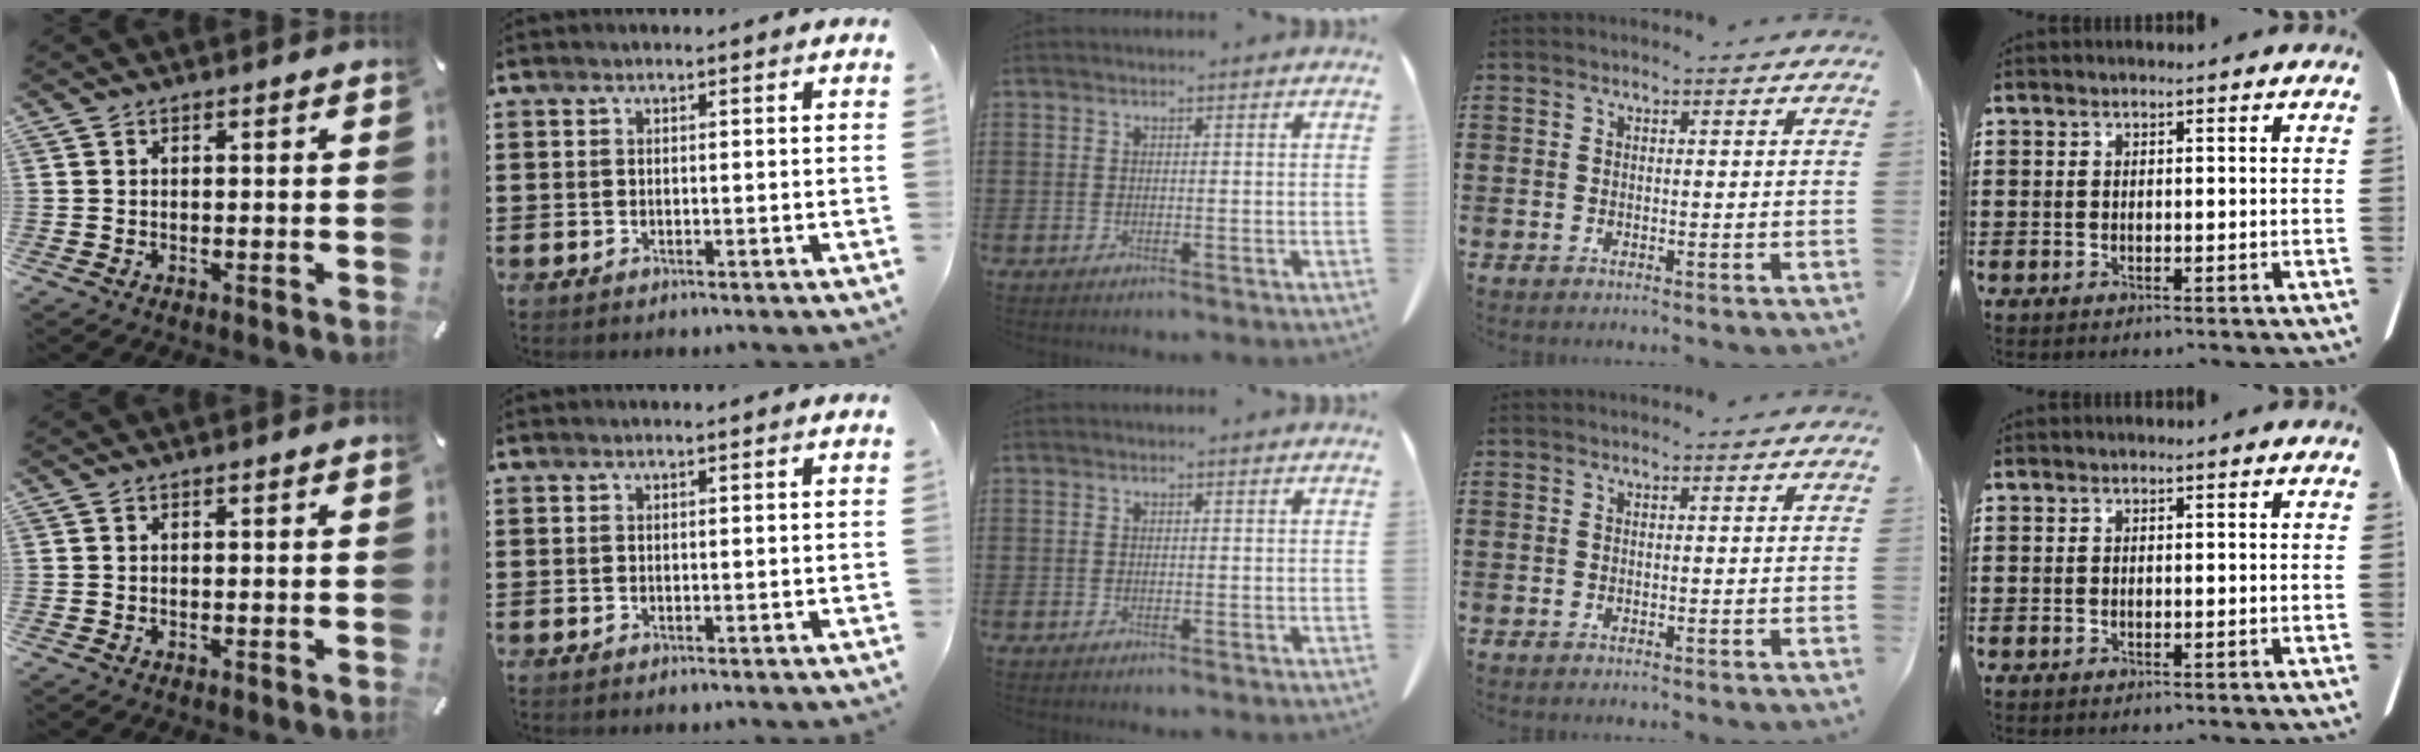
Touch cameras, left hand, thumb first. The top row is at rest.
{}